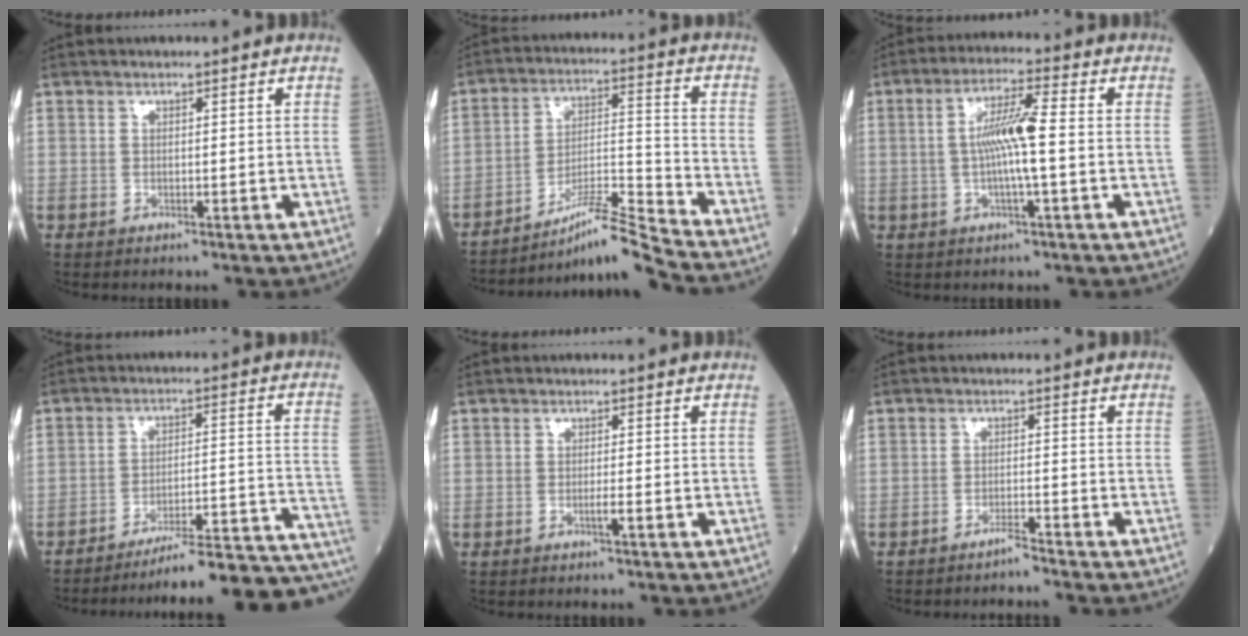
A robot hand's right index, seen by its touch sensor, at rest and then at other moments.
{"total": 10.2, "force": [-9.2, -2.6, 3.7], "torque": [-0.067, 0.008, -0.159]}
{"total": 7.8, "force": [-0.2, 0.3, 7.8], "torque": [-0.148, 0.007, -0.009]}
{"total": 22.2, "force": [-21.0, -1.1, 7.2], "torque": [-0.030, 0.010, -0.279]}
{"total": 1.3, "force": [-0.5, -0.1, 1.2], "torque": [-0.025, -0.002, -0.009]}
{"total": 1.8, "force": [-1.7, -0.4, 0.4], "torque": [-0.004, 0.000, -0.030]}